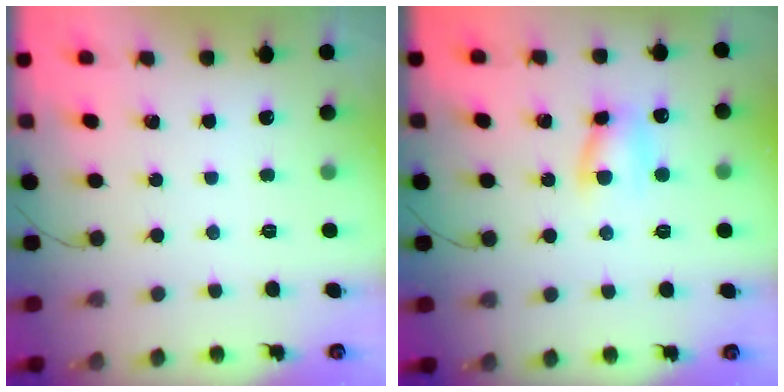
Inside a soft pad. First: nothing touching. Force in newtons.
{"total": 6.9, "press": 6.9, "slide": 0.0}